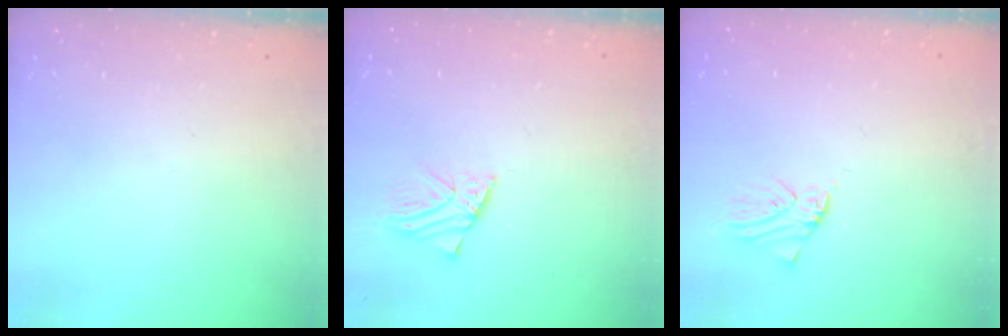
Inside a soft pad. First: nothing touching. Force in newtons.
{"total": 1.7, "press": 1.7, "slide": 0.1}
{"total": 1.2, "press": 1.1, "slide": 0.1}